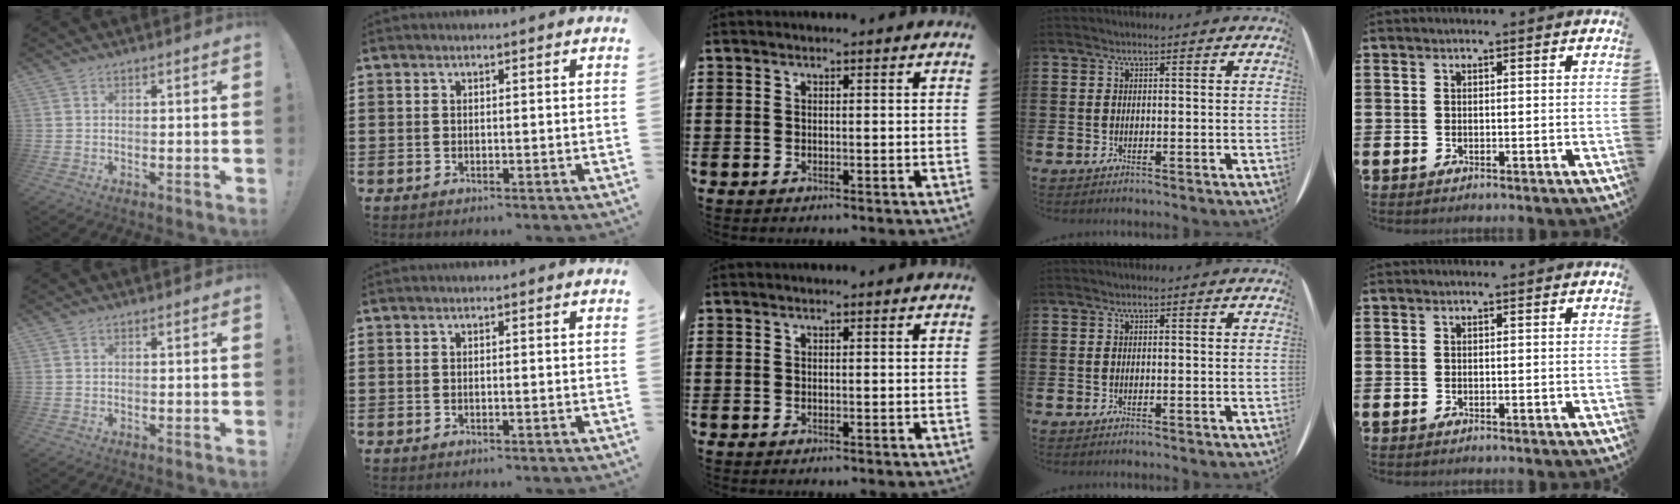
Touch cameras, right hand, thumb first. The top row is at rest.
{}